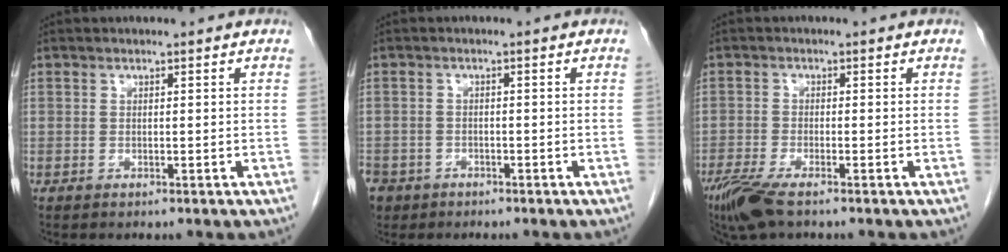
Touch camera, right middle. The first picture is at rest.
{"total": 7.4, "force": [-4.5, 5.5, 2.0], "torque": [-0.066, -0.005, -0.076]}
{"total": 5.5, "force": [-3.9, 0.9, 3.8], "torque": [-0.078, -0.015, -0.073]}